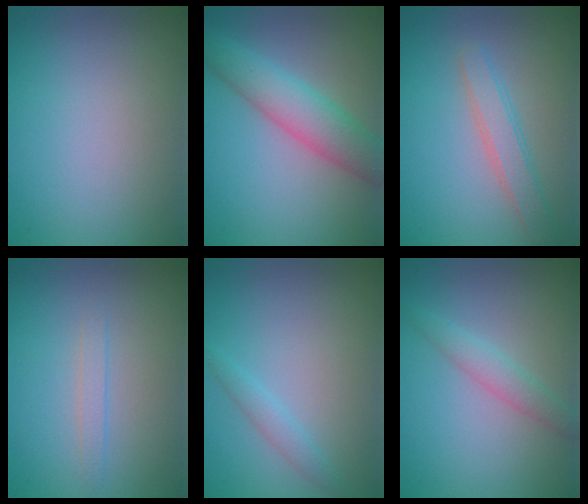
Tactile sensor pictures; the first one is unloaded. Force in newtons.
{"total": 5.3, "press": 5.3, "slide": 0.1}
{"total": 2.7, "press": 2.7, "slide": 0.1}
{"total": 1.2, "press": 1.2, "slide": 0.1}
{"total": 1.5, "press": 1.5, "slide": 0.1}
{"total": 1.6, "press": 1.6, "slide": 0.1}